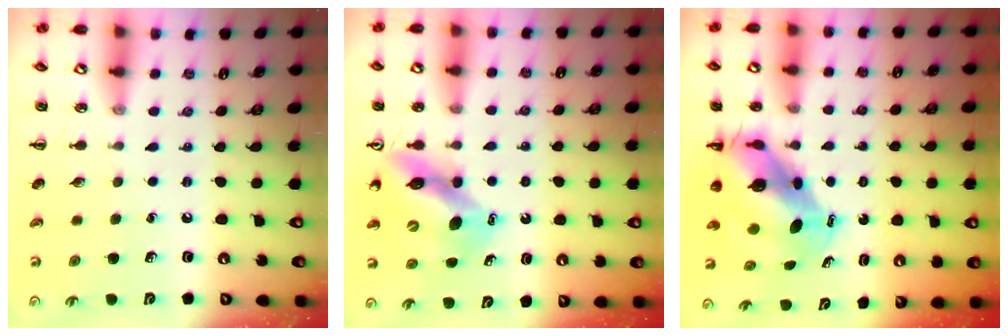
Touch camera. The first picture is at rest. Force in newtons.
{"total": 10.2, "press": 9.8, "slide": 3.0}
{"total": 8.5, "press": 8.1, "slide": 2.4}